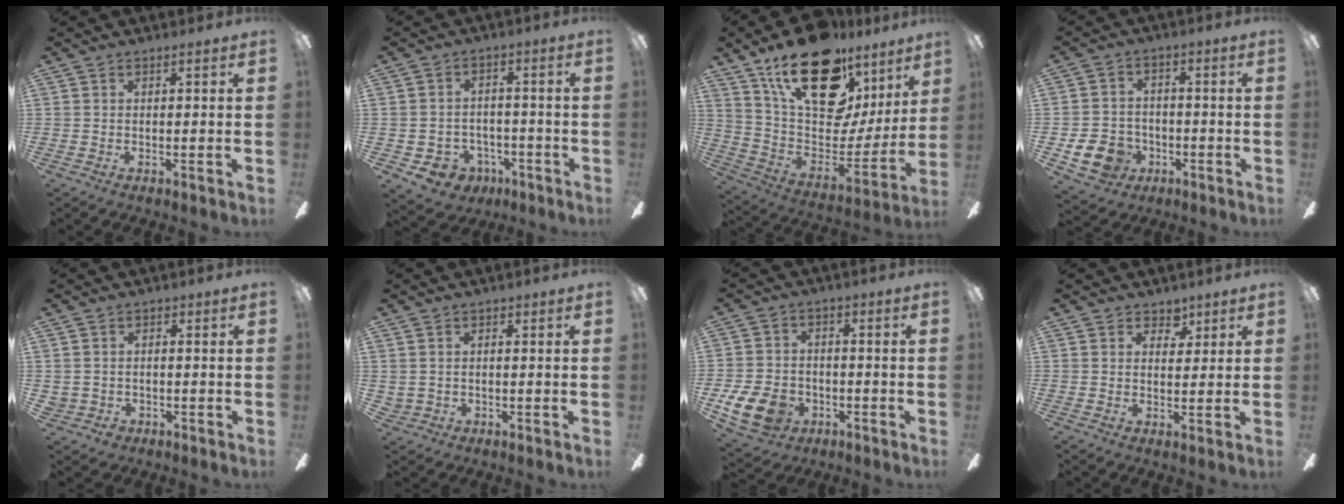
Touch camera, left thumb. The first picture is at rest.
{"total": 6.7, "force": [-3.6, 5.4, 1.7], "torque": [-0.058, 0.024, -0.066]}
{"total": 25.8, "force": [15.9, 12.8, 15.8], "torque": [-0.253, -0.094, 0.287]}
{"total": 9.9, "force": [-4.4, 7.9, 4.1], "torque": [-0.101, 0.031, -0.081]}
{"total": 2.6, "force": [-0.1, 2.6, 0.3], "torque": [-0.009, 0.006, -0.003]}
{"total": 2.2, "force": [0.7, 2.0, 0.3], "torque": [-0.009, 0.005, 0.013]}
{"total": 11.6, "force": [-5.1, 8.4, 6.1], "torque": [-0.131, 0.035, -0.092]}
{"total": 4.1, "force": [2.8, 2.6, 1.3], "torque": [-0.002, -0.015, 0.046]}